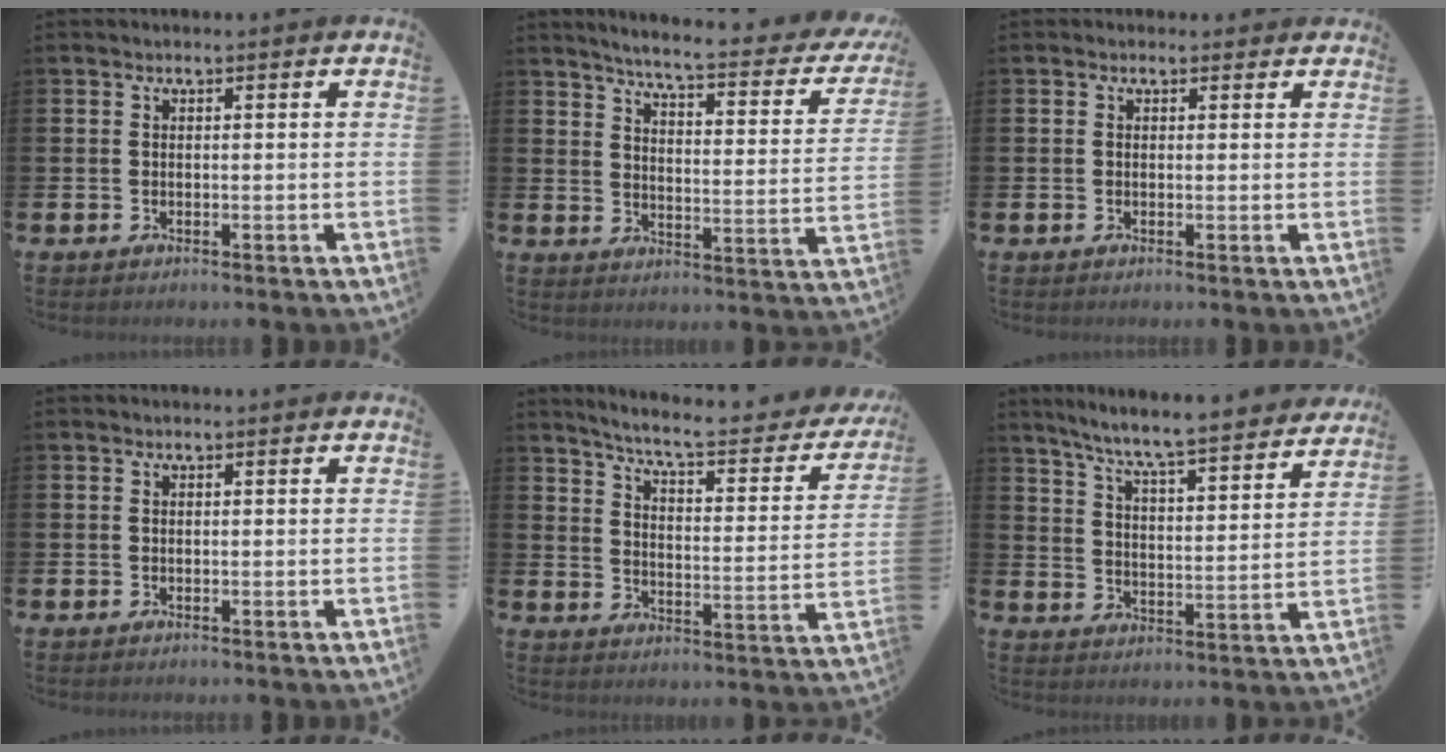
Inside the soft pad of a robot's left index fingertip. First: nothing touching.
{"total": 5.0, "force": [4.4, 0.1, 2.3], "torque": [-0.059, -0.041, 0.064]}
{"total": 0.7, "force": [0.4, 0.5, 0.1], "torque": [0.008, 0.003, 0.003]}
{"total": 0.0}
{"total": 6.4, "force": [5.7, 0.7, 2.8], "torque": [-0.073, -0.044, 0.087]}
{"total": 7.5, "force": [7.1, -0.2, 2.6], "torque": [-0.072, -0.059, 0.118]}